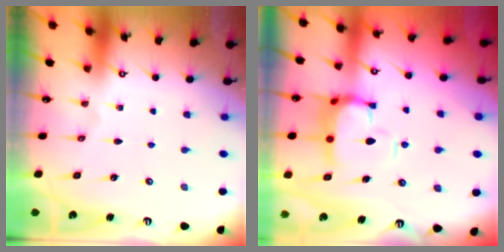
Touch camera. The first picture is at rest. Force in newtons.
{"total": 7.2, "press": 7.0, "slide": 1.6}